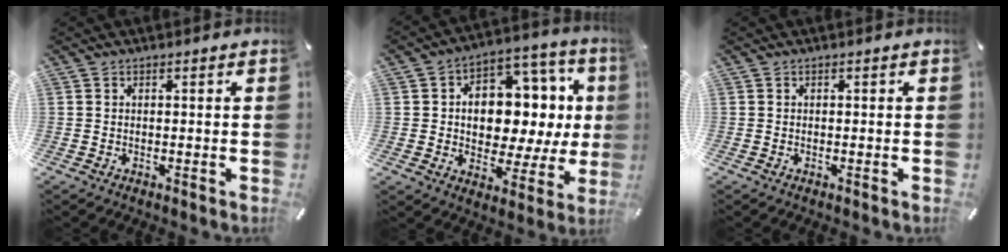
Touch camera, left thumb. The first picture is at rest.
{"total": 13.1, "force": [1.8, 9.6, 8.7], "torque": [-0.106, -0.030, 0.033]}
{"total": 0.0}